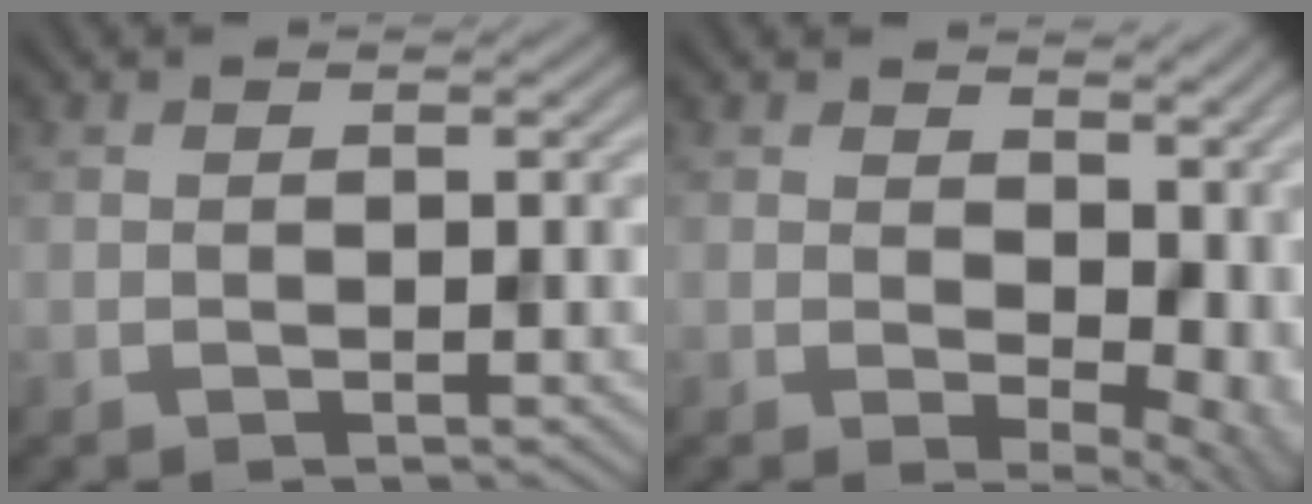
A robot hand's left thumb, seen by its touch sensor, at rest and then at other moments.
{"total": 8.5, "force": [2.3, 5.3, 6.3], "torque": [-0.093, -0.019, 0.054]}